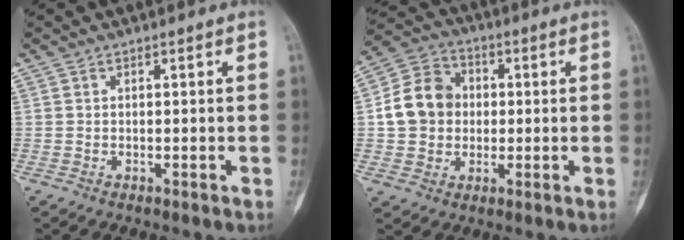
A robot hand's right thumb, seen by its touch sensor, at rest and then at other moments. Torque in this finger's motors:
{"motor_torque": [0.27, 0.24, 0.65, -0.09, 0.07]}